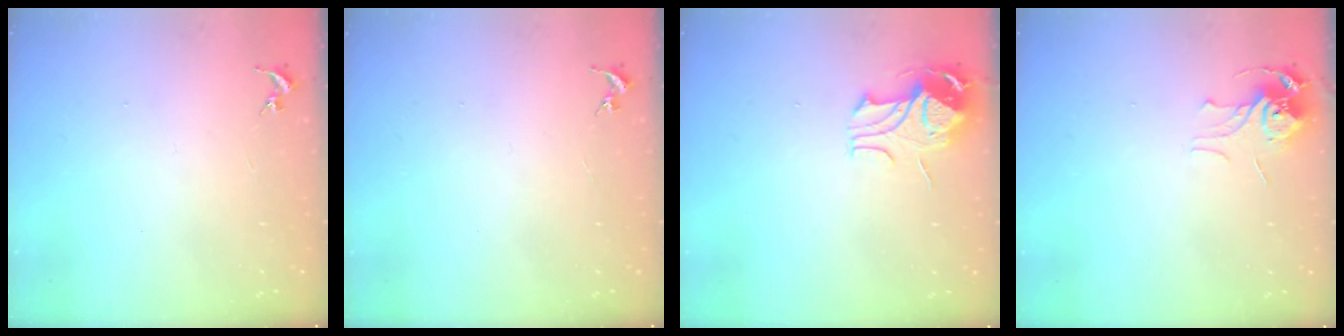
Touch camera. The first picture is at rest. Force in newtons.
{"total": 0.0}
{"total": 9.9, "press": 9.8, "slide": 1.4}
{"total": 7.8, "press": 7.7, "slide": 0.7}